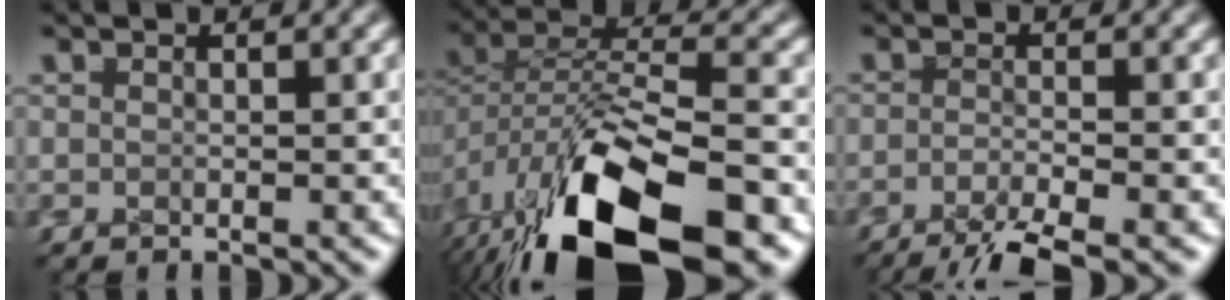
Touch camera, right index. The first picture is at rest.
{"total": 8.7, "force": [-4.7, 2.8, 6.9], "torque": [-0.092, 0.001, -0.068]}
{"total": 5.6, "force": [-4.4, 2.2, 2.5], "torque": [-0.027, -0.015, -0.067]}